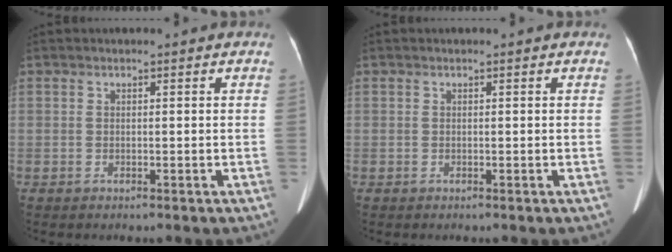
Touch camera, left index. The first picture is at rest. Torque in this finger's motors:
{"motor_torque": [-0.03, 0.04, 0.00, 0.01]}